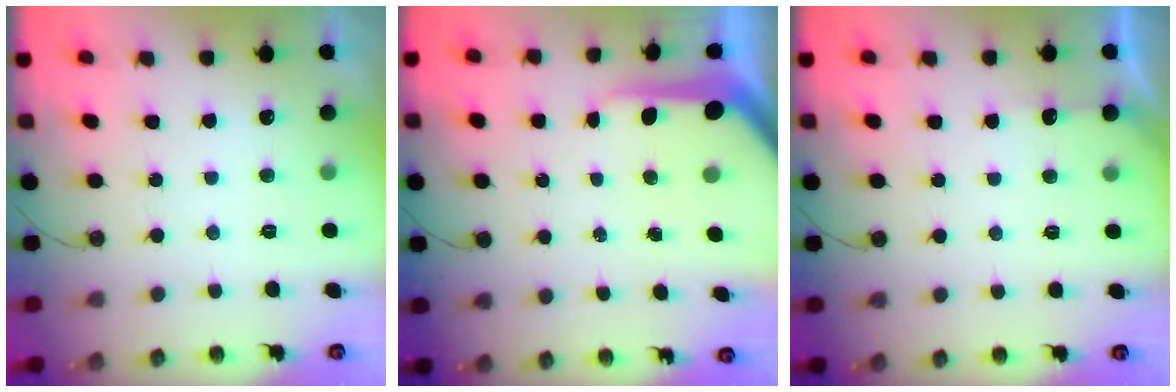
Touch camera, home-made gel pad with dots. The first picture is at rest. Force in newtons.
{"total": 11.7, "press": 11.6, "slide": 0.9}
{"total": 2.9, "press": 2.8, "slide": 0.4}